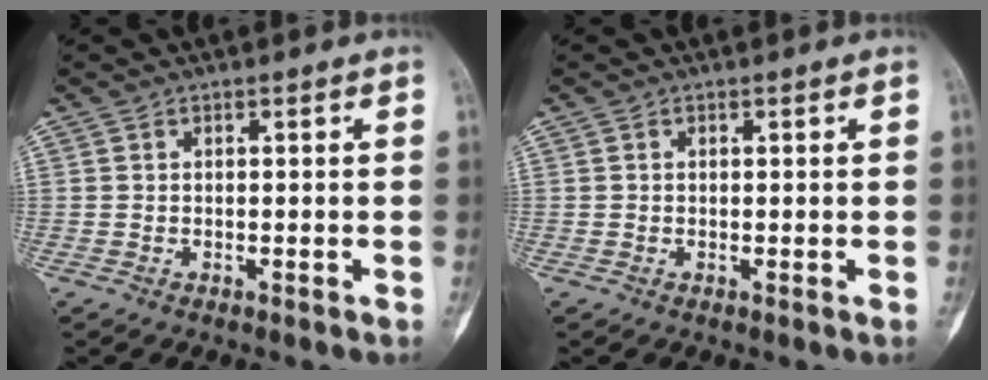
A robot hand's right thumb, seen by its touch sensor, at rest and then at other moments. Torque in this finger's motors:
{"motor_torque": [0.17, 0.38, -0.19, -0.02, -0.03]}